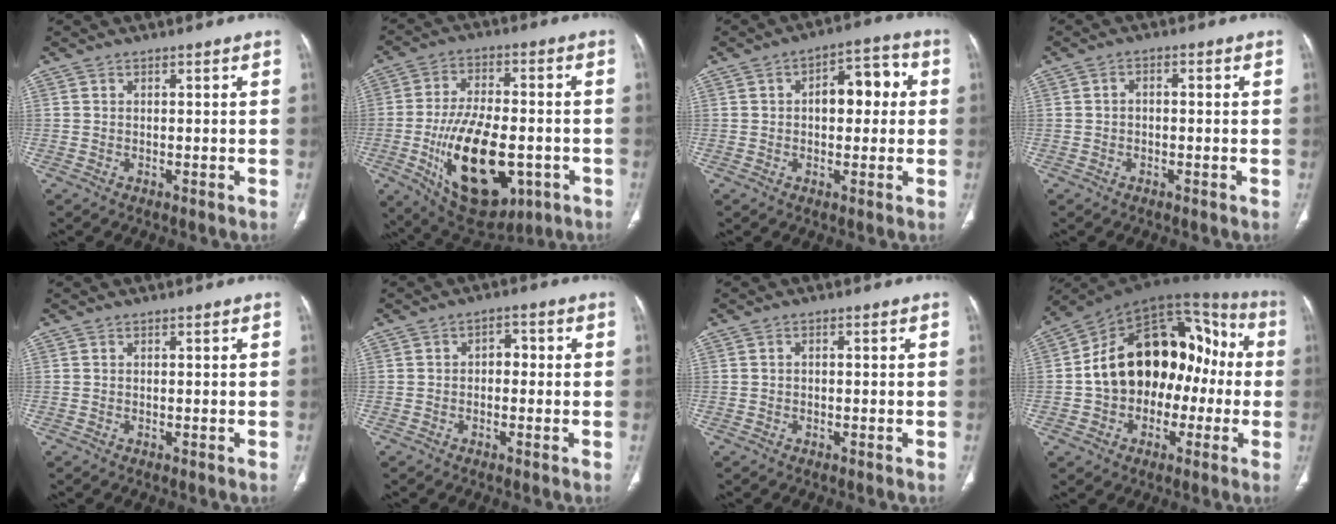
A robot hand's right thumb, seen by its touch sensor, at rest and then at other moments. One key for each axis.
{"total": 21.4, "fx": -6.0, "fy": 11.0, "fz": 17.3, "tx": -0.279, "ty": 0.009, "tz": -0.074}
{"total": 9.3, "fx": 1.1, "fy": 5.3, "fz": 7.5, "tx": -0.077, "ty": 0.029, "tz": 0.013}
{"total": 1.6, "fx": -0.2, "fy": 1.1, "fz": 1.1, "tx": -0.014, "ty": 0.010, "tz": -0.007}
{"total": 0.0}
{"total": 3.0, "fx": -0.1, "fy": 2.1, "fz": 2.2, "tx": -0.017, "ty": 0.013, "tz": -0.010}
{"total": 0.6, "fx": -0.1, "fy": 0.4, "fz": 0.4, "tx": -0.006, "ty": 0.002, "tz": -0.005}
{"total": 22.9, "fx": -1.5, "fy": 15.7, "fz": 16.6, "tx": -0.223, "ty": 0.064, "tz": -0.025}